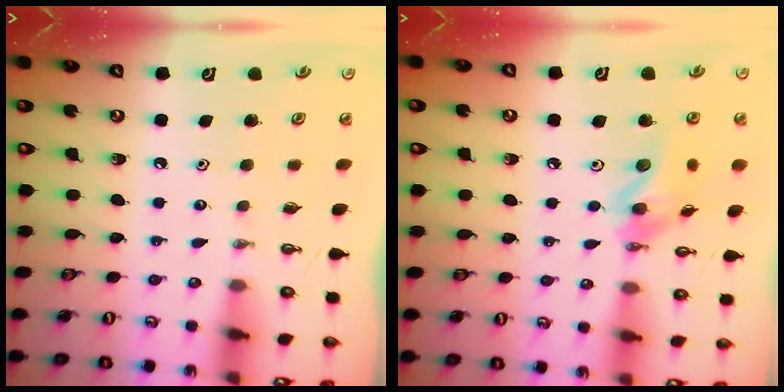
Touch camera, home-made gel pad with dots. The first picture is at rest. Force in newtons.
{"total": 11.9, "press": 11.9, "slide": 1.4}